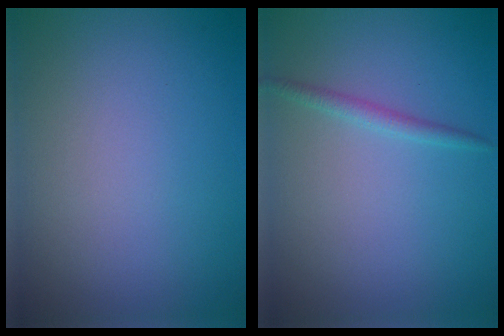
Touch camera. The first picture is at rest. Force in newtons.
{"total": 1.2, "press": 1.2, "slide": 0.1}